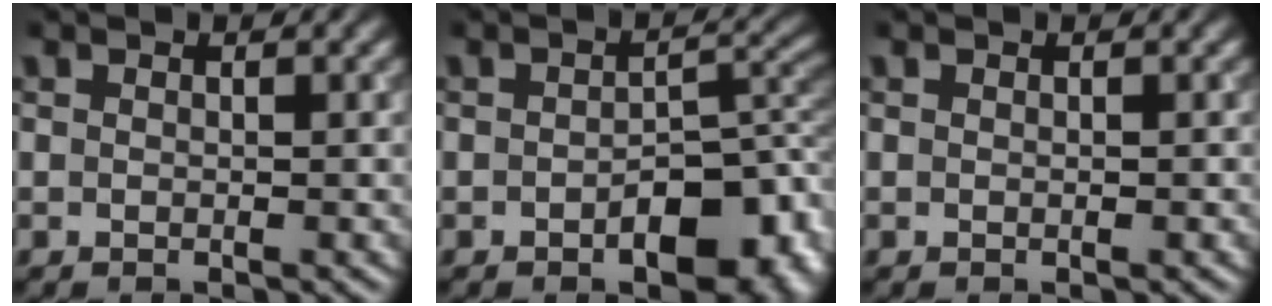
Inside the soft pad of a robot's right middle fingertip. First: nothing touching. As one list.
[{"total": 6.7, "force": [-2.3, 3.6, 5.2], "torque": [-0.058, 0.002, -0.036]}, {"total": 0.0}]